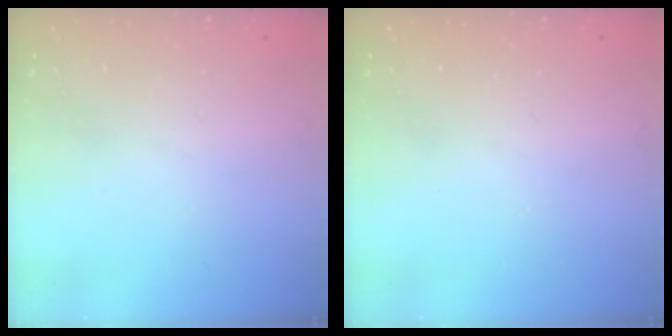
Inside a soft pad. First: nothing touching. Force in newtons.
{"total": 0.0}